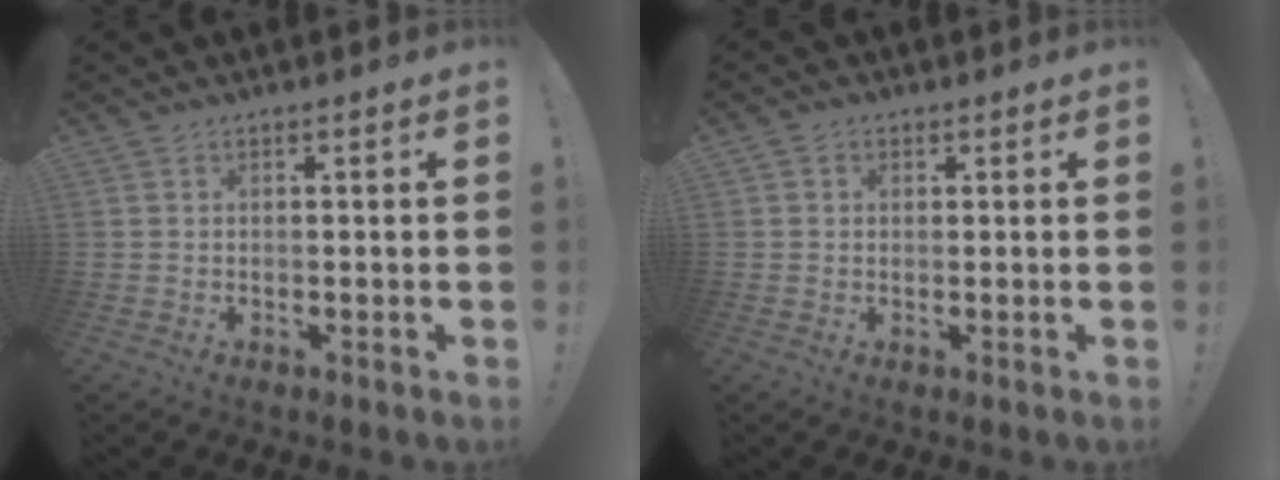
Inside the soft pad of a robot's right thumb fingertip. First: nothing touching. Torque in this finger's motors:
{"motor_torque": [0.09, -0.40, 0.00, 0.05, -0.01]}